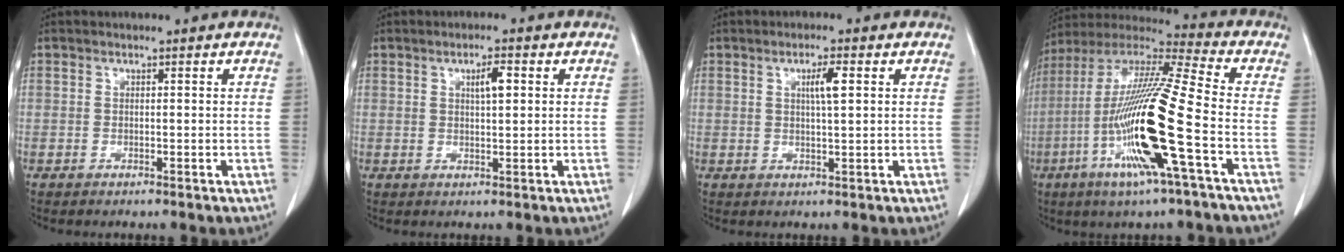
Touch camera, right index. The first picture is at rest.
{"total": 3.1, "force": [1.0, 0.6, 2.8], "torque": [-0.048, 0.001, 0.016]}
{"total": 3.3, "force": [1.1, 0.3, 3.1], "torque": [-0.054, 0.000, 0.017]}
{"total": 20.4, "force": [-5.9, 0.0, 19.5], "torque": [-0.406, -0.022, -0.123]}